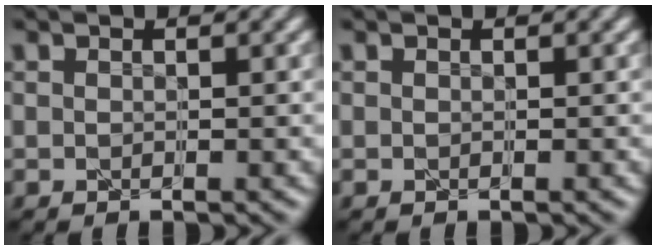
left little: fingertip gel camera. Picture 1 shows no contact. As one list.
[{"total": 0.0}]